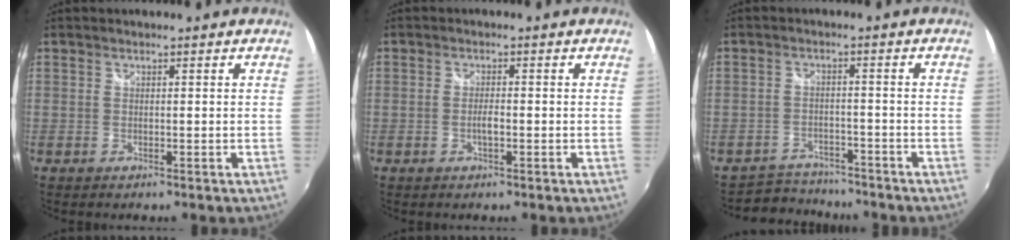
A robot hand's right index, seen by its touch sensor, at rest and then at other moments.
{"total": 1.8, "force": [-0.6, 0.4, 1.7], "torque": [-0.034, 0.003, -0.010]}
{"total": 6.4, "force": [-5.9, 2.5, 0.2], "torque": [-0.024, 0.010, -0.090]}